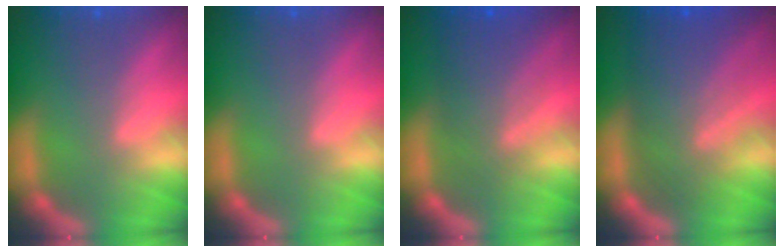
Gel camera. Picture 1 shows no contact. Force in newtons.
{"total": 0.0}
{"total": 6.5}
{"total": 9.1}